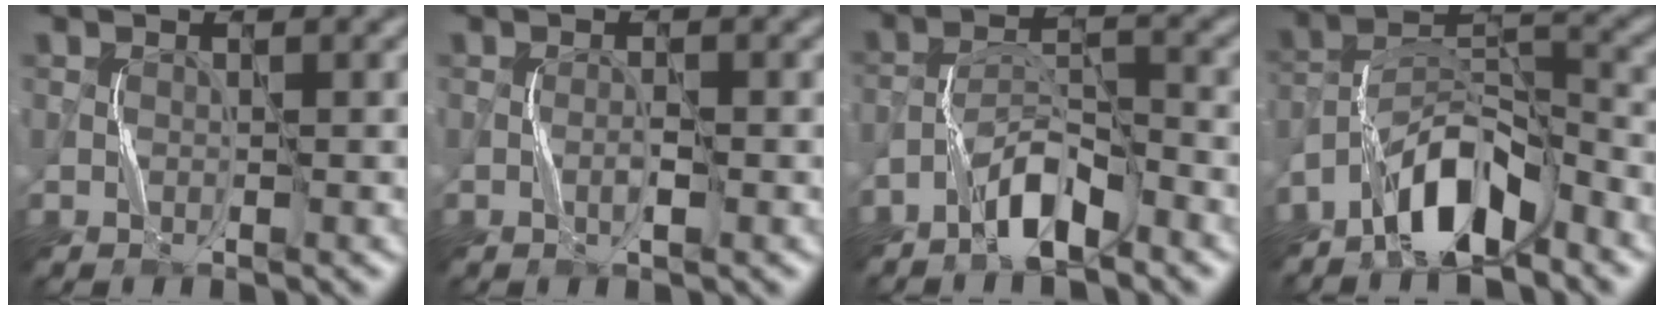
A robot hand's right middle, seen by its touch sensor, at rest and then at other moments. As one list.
[{"total": 1.1, "force": [-0.5, 0.1, 1.0], "torque": [-0.021, 0.003, -0.009]}, {"total": 4.7, "force": [-3.3, 1.3, 3.0], "torque": [-0.052, 0.013, -0.065]}, {"total": 7.4, "force": [-5.4, 2.4, 4.5], "torque": [-0.079, 0.009, -0.102]}]